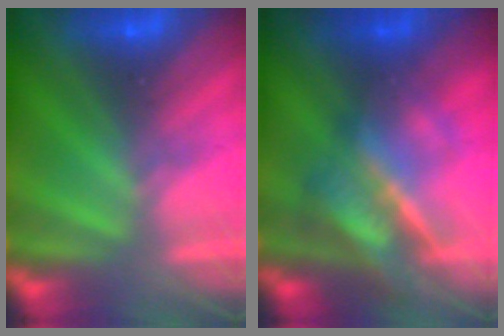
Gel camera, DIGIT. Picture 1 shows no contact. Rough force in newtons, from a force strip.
{"total": 5.3}